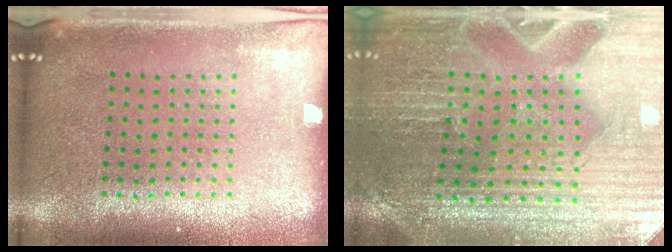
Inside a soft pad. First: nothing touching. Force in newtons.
{"total": 3.5, "press": 3.4, "slide": 0.3}